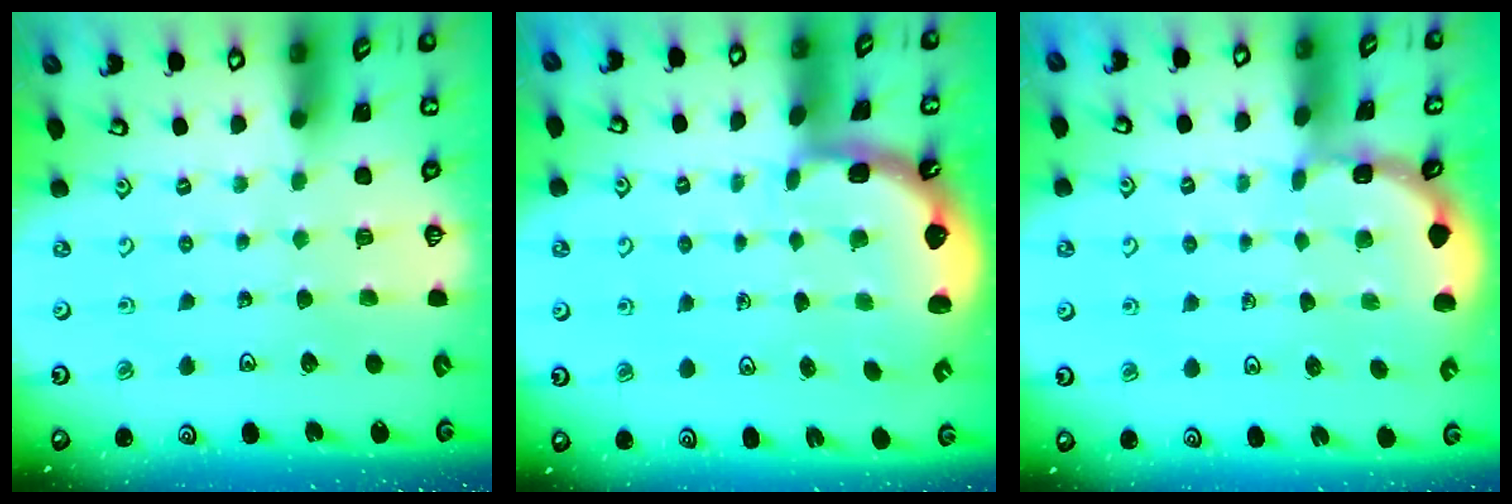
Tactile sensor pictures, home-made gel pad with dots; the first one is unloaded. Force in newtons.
{"total": 2.5, "press": 1.9, "slide": 1.6}
{"total": 1.1, "press": 1.1, "slide": 0.2}